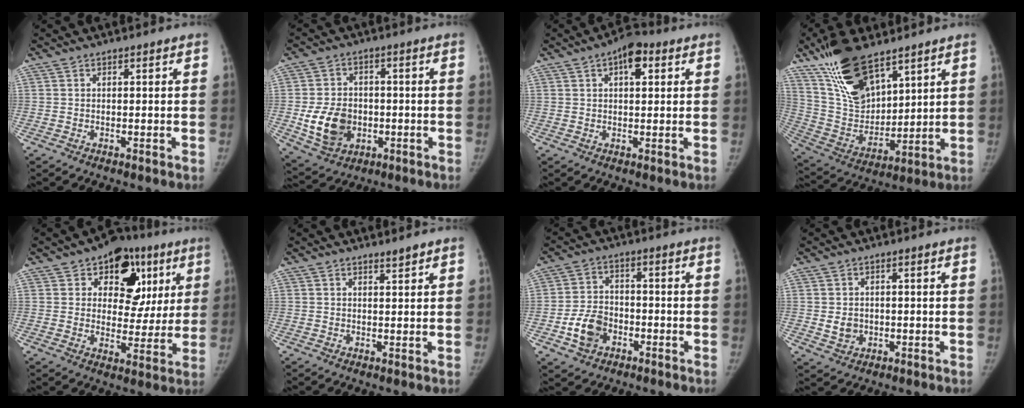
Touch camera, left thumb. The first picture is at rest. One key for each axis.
{"total": 11.0, "fx": -1.8, "fy": 8.6, "fz": 6.6, "tx": -0.092, "ty": 0.001, "tz": -0.022}
{"total": 6.2, "fx": 2.6, "fy": 3.2, "fz": 4.6, "tx": -0.048, "ty": 0.002, "tz": 0.031}
{"total": 18.1, "fx": 12.3, "fy": 7.8, "fz": 10.8, "tx": -0.163, "ty": -0.061, "tz": 0.244}
{"total": 15.6, "fx": 6.7, "fy": 10.9, "fz": 8.8, "tx": -0.046, "ty": -0.008, "tz": 0.090}
{"total": 1.2, "fx": 1.2, "fy": 0.2, "fz": 0.3, "tx": 0.003, "ty": -0.012, "tz": 0.018}
{"total": 7.7, "fx": -3.0, "fy": 5.8, "fz": 4.1, "tx": -0.063, "ty": 0.020, "tz": -0.055}
{"total": 3.6, "fx": -0.1, "fy": 3.1, "fz": 1.8, "tx": -0.017, "ty": 0.000, "tz": 0.006}